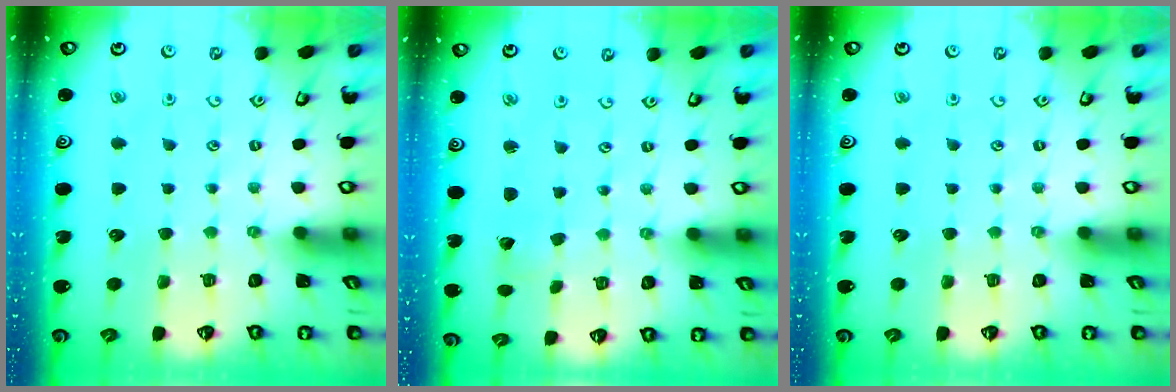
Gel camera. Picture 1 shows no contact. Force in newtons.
{"total": 1.5, "press": 1.5, "slide": 0.0}
{"total": 0.0}